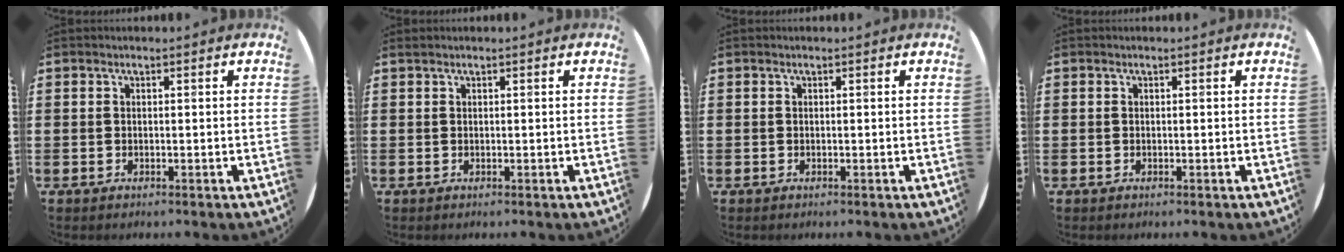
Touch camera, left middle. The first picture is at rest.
{"total": 0.0}
{"total": 0.0}
{"total": 0.0}